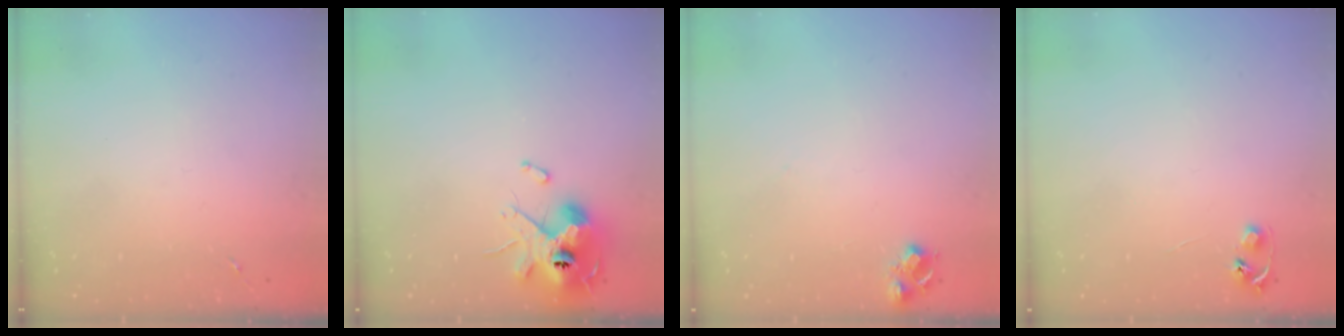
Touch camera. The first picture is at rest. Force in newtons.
{"total": 11.9, "press": 11.7, "slide": 1.7}
{"total": 7.3, "press": 7.2, "slide": 0.8}
{"total": 4.8, "press": 4.7, "slide": 0.5}